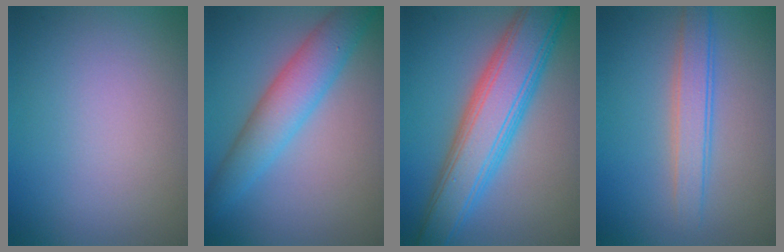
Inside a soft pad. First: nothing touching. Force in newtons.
{"total": 4.8, "press": 4.8, "slide": 0.3}
{"total": 7.6, "press": 7.6, "slide": 0.1}
{"total": 2.8, "press": 2.8, "slide": 0.1}